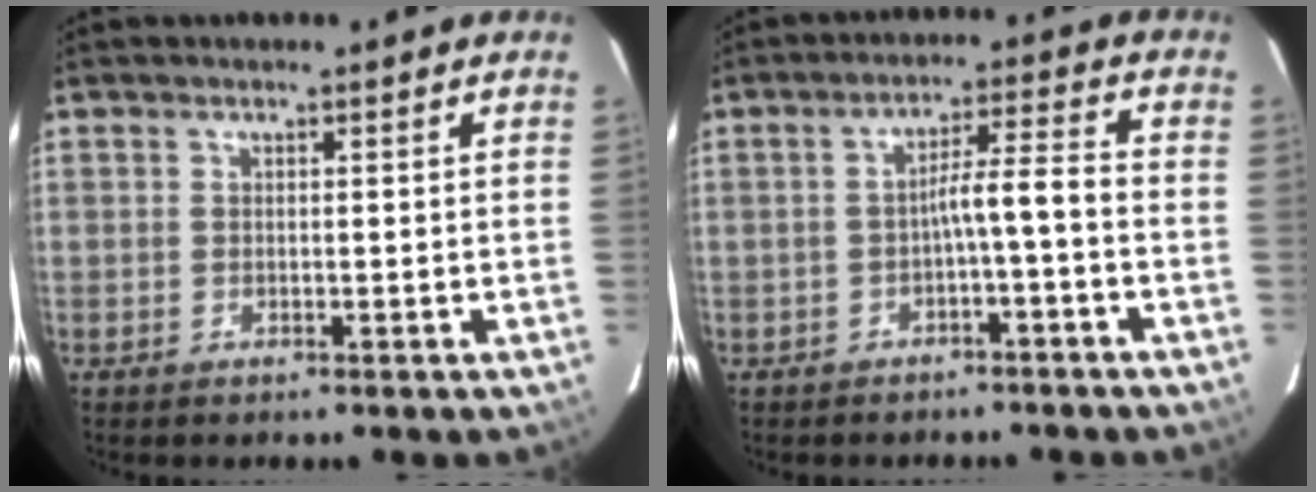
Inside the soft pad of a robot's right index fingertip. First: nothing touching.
{"total": 4.9, "force": [-1.7, -0.1, 4.6], "torque": [-0.070, 0.021, -0.023]}